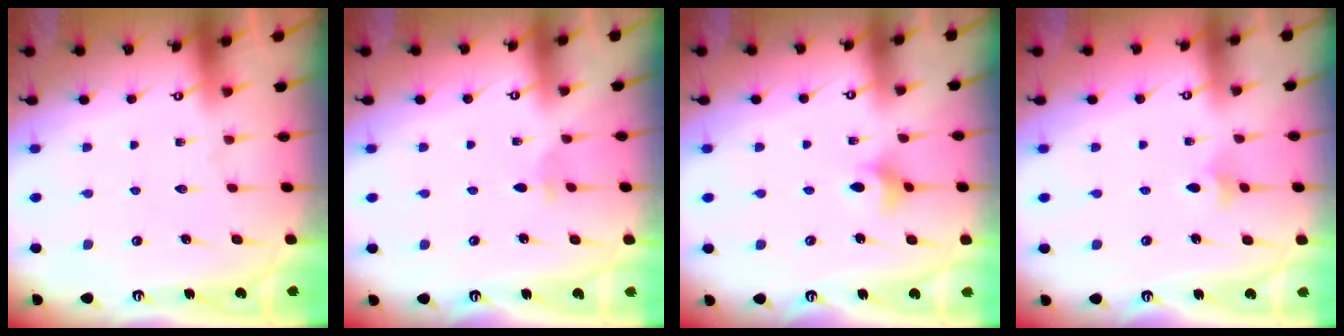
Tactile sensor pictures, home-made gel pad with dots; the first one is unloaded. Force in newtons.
{"total": 1.8, "press": 1.8, "slide": 0.3}
{"total": 4.7, "press": 4.6, "slide": 0.6}
{"total": 3.1, "press": 3.0, "slide": 0.8}